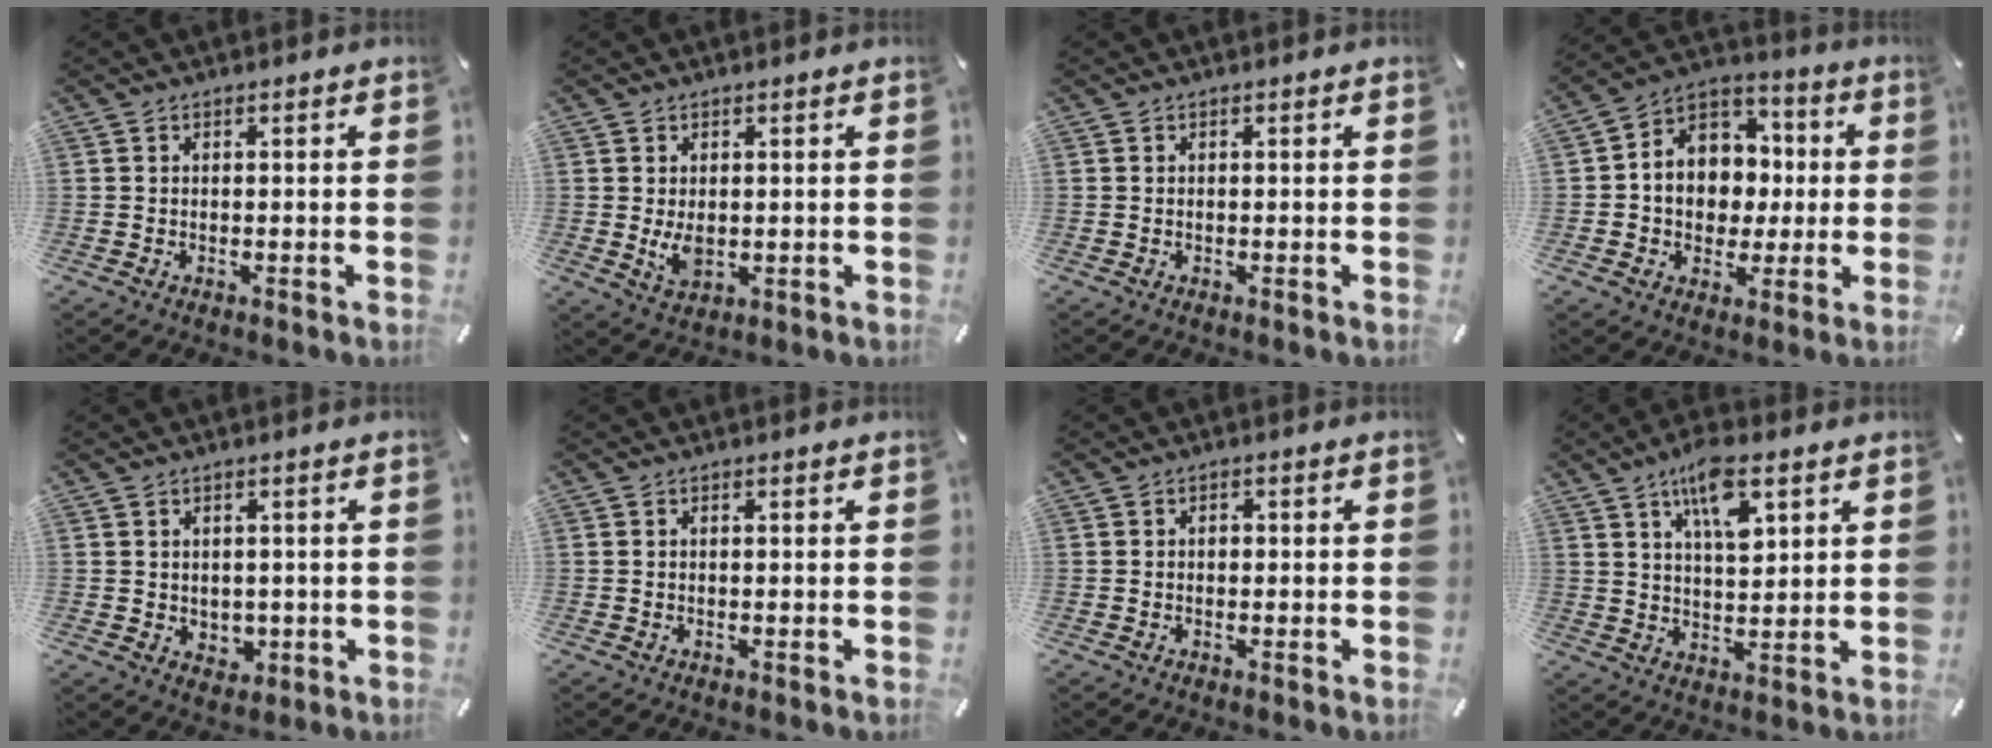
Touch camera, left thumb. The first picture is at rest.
{"total": 4.5, "force": [0.0, 3.0, 3.4], "torque": [-0.074, -0.006, -0.003]}
{"total": 0.0}
{"total": 11.3, "force": [-0.6, 10.6, 4.1], "torque": [-0.082, 0.002, -0.005]}
{"total": 3.1, "force": [0.8, 2.9, 0.6], "torque": [0.000, -0.002, 0.013]}
{"total": 0.0}
{"total": 1.0, "force": [0.0, 0.8, 0.6], "torque": [-0.013, 0.005, -0.003]}
{"total": 10.2, "force": [5.6, 4.3, 7.4], "torque": [-0.116, -0.018, 0.093]}